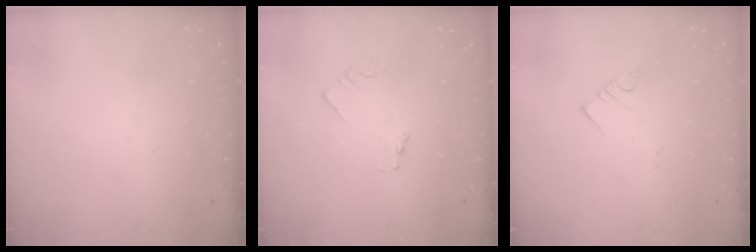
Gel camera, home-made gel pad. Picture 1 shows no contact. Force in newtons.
{"total": 0.0}
{"total": 3.0, "press": 3.0, "slide": 0.2}